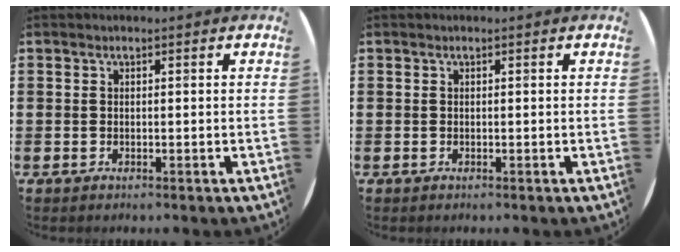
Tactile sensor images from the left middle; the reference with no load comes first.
{"total": 0.0}